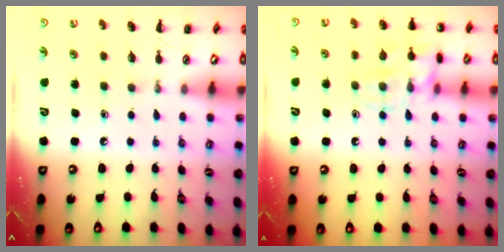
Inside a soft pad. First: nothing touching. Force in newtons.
{"total": 13.3, "press": 13.2, "slide": 0.7}